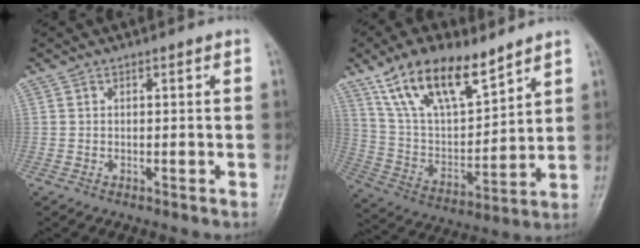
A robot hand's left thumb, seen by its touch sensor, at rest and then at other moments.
{"total": 17.9, "force": [12.0, 7.5, 11.0], "torque": [-0.163, -0.050, 0.232]}